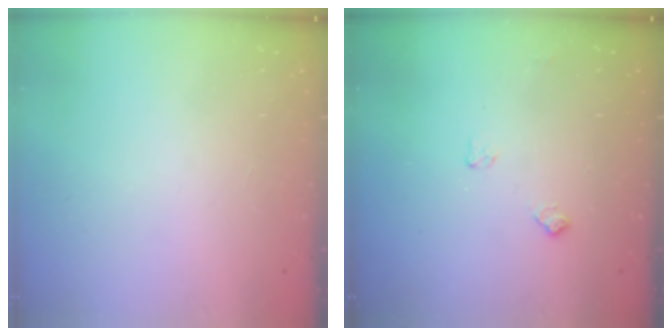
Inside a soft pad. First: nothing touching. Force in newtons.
{"total": 4.9, "press": 4.8, "slide": 0.7}